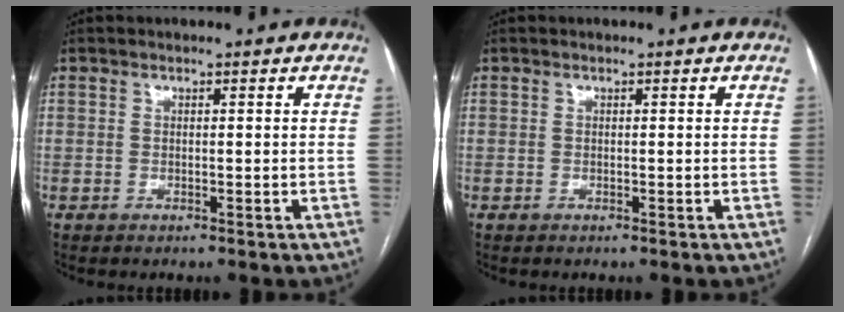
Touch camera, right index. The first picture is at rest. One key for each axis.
{"total": 0.0}